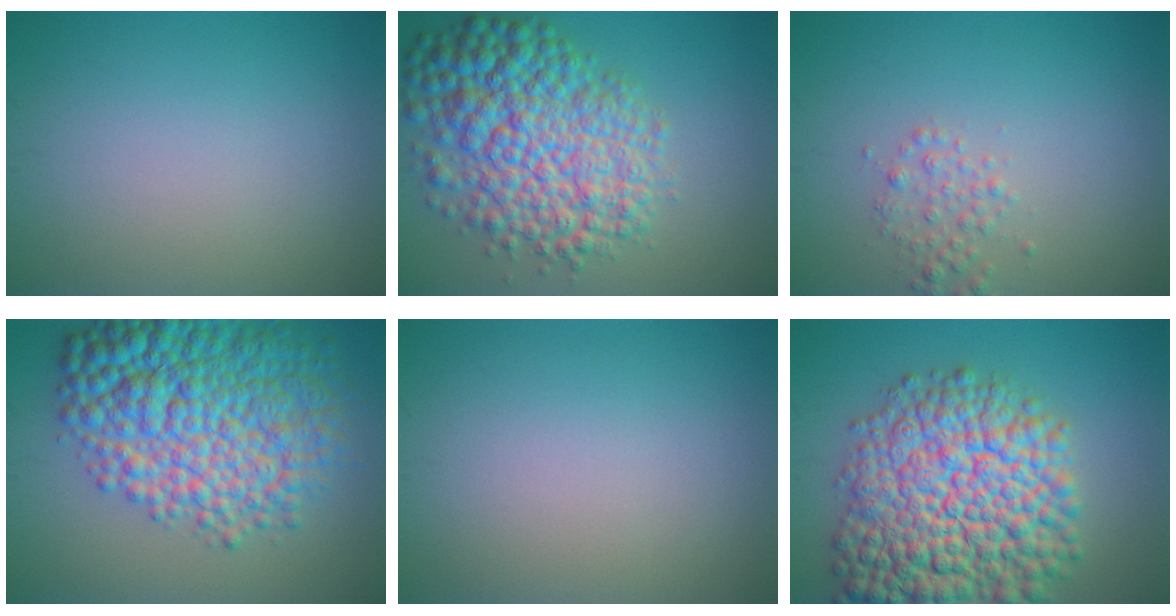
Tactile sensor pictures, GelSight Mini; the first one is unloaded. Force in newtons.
{"total": 10.3, "press": 10.3, "slide": 0.2}
{"total": 1.7, "press": 1.7, "slide": 0.0}
{"total": 12.0, "press": 11.9, "slide": 0.2}
{"total": 0.0}
{"total": 14.4, "press": 14.4, "slide": 0.6}